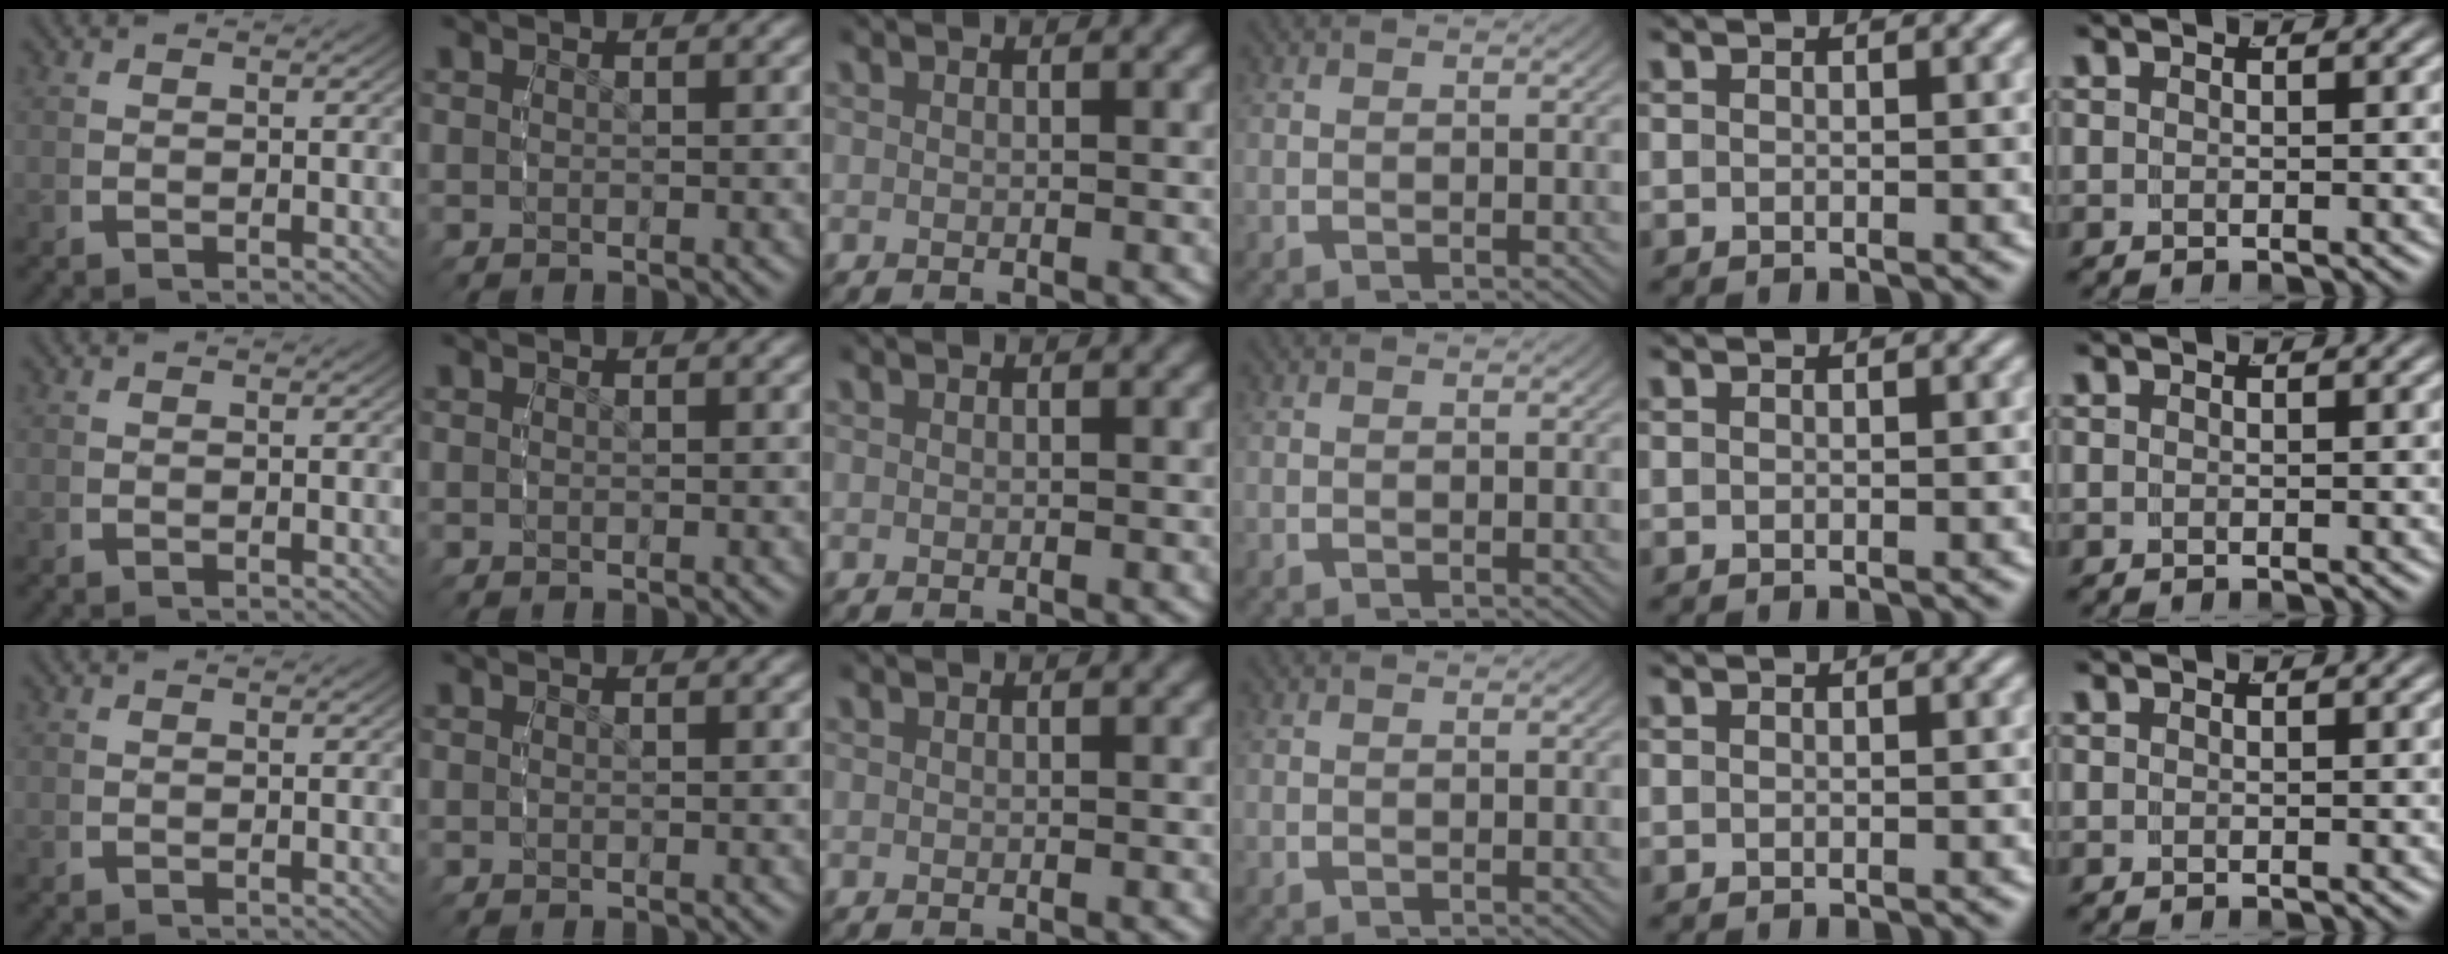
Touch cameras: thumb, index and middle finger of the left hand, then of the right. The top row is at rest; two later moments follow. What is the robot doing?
{"motion": "reach", "object": "sponge"}